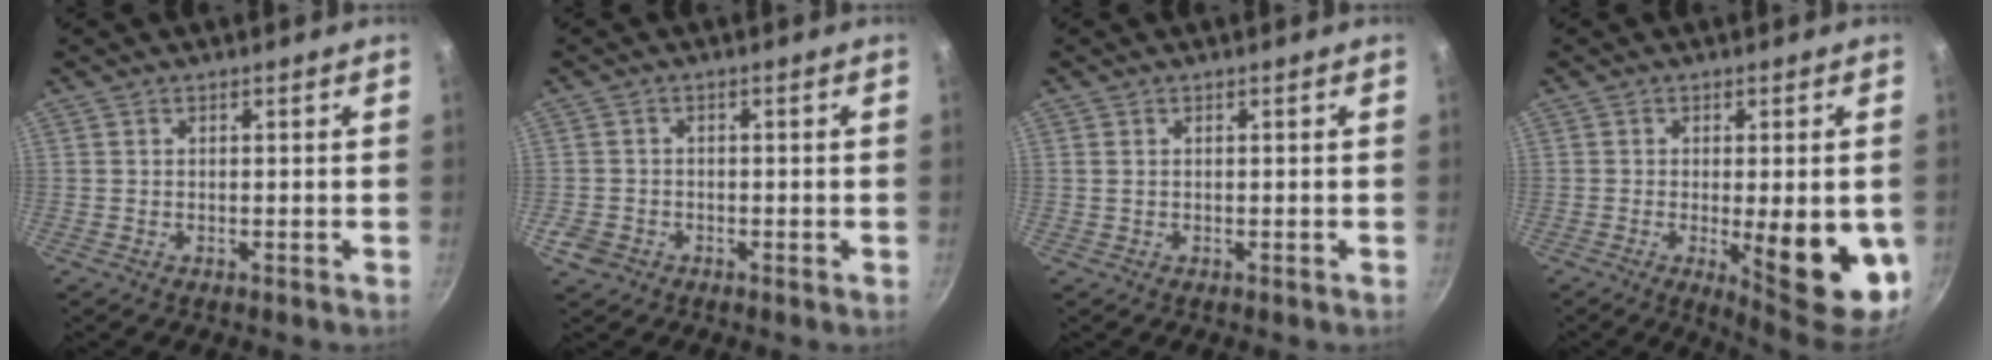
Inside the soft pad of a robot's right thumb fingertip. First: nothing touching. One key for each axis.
{"total": 2.7, "fx": -1.3, "fy": 2.2, "fz": 0.9, "tx": -0.010, "ty": 0.006, "tz": -0.025}
{"total": 0.6, "fx": 0.2, "fy": 0.4, "fz": 0.5, "tx": -0.012, "ty": 0.004, "tz": 0.007}
{"total": 15.2, "fx": -3.3, "fy": 4.7, "fz": 14.0, "tx": -0.148, "ty": -0.021, "tz": -0.027}